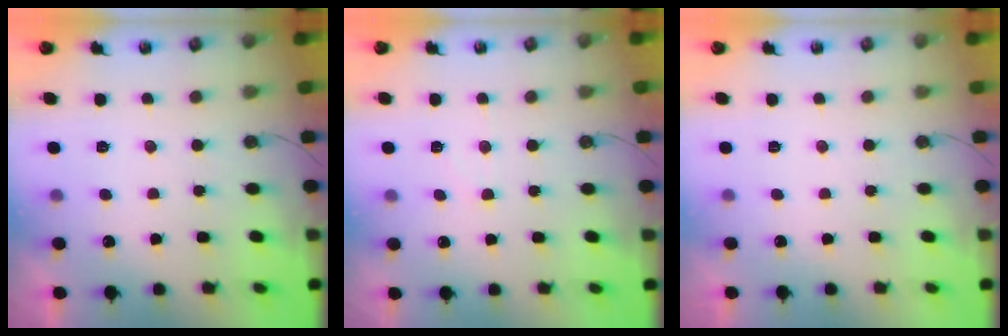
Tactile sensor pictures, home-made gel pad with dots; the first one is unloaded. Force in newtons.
{"total": 2.7, "press": 2.7, "slide": 0.3}
{"total": 0.0}